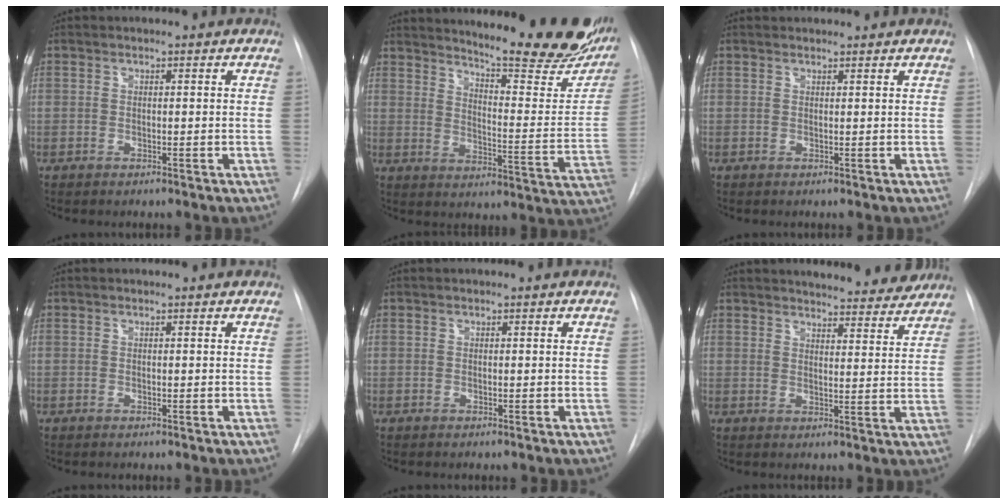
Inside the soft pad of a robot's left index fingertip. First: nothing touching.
{"total": 23.9, "force": [20.3, 3.2, 12.2], "torque": [-0.171, -0.095, 0.249]}
{"total": 3.2, "force": [3.1, 0.4, 0.5], "torque": [-0.007, 0.022, 0.038]}
{"total": 0.0}
{"total": 0.0}
{"total": 13.0, "force": [12.4, 2.1, 3.3], "torque": [-0.030, -0.021, 0.141]}